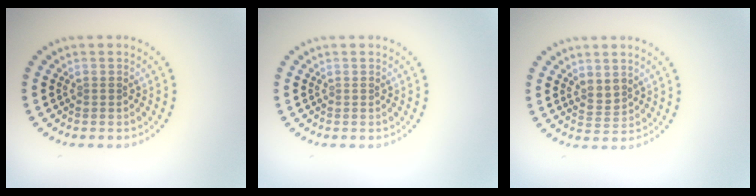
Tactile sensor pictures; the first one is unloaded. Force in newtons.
{"total": 0.0}
{"total": 1.7, "press": 1.5, "slide": 0.8}